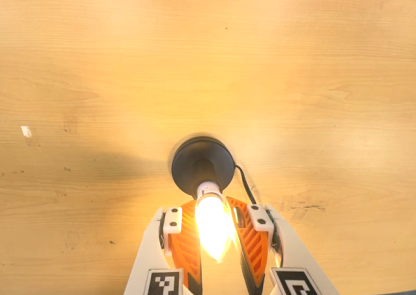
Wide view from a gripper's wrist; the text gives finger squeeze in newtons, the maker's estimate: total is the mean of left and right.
{"total": 13.5, "left": 12.9, "right": 14.2}